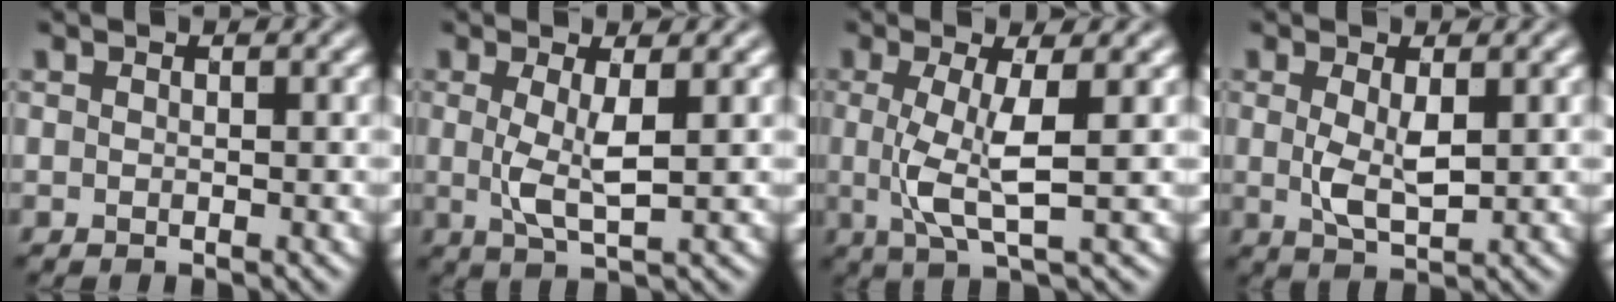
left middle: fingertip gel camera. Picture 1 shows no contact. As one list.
[{"total": 3.1, "force": [0.3, 0.6, 3.0], "torque": [-0.064, -0.006, 0.008]}, {"total": 4.4, "force": [0.1, 0.9, 4.3], "torque": [-0.089, -0.004, 0.002]}, {"total": 2.9, "force": [0.4, 1.2, 2.7], "torque": [-0.058, -0.004, 0.010]}]